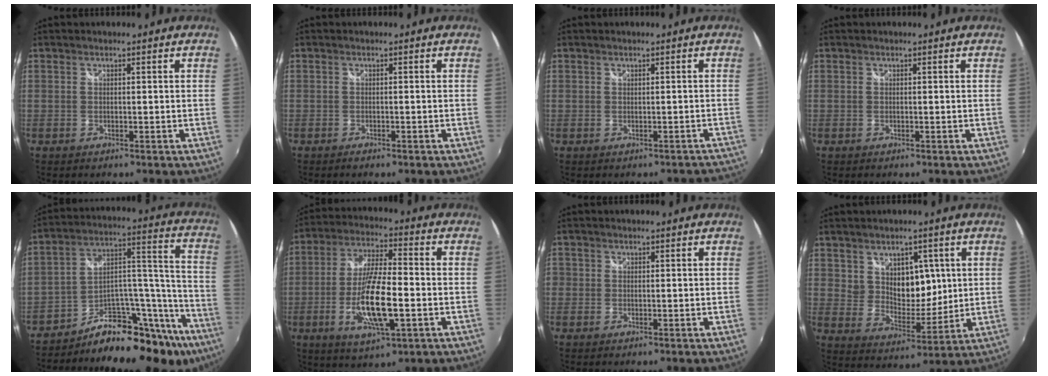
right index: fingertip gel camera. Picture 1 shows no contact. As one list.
[{"total": 1.5, "force": [-1.2, 0.5, 0.8], "torque": [-0.017, -0.005, -0.020]}, {"total": 2.8, "force": [-2.3, 1.6, 0.5], "torque": [0.002, 0.012, -0.017]}, {"total": 0.0}, {"total": 20.5, "force": [-15.7, 7.7, 10.5], "torque": [-0.106, 0.052, -0.237]}, {"total": 14.2, "force": [-3.8, 3.5, 13.3], "torque": [-0.264, -0.011, -0.068]}, {"total": 0.9, "force": [0.0, 0.9, 0.3], "torque": [-0.008, -0.001, -0.005]}, {"total": 9.8, "force": [3.9, 7.0, 5.6], "torque": [-0.077, -0.004, 0.077]}]